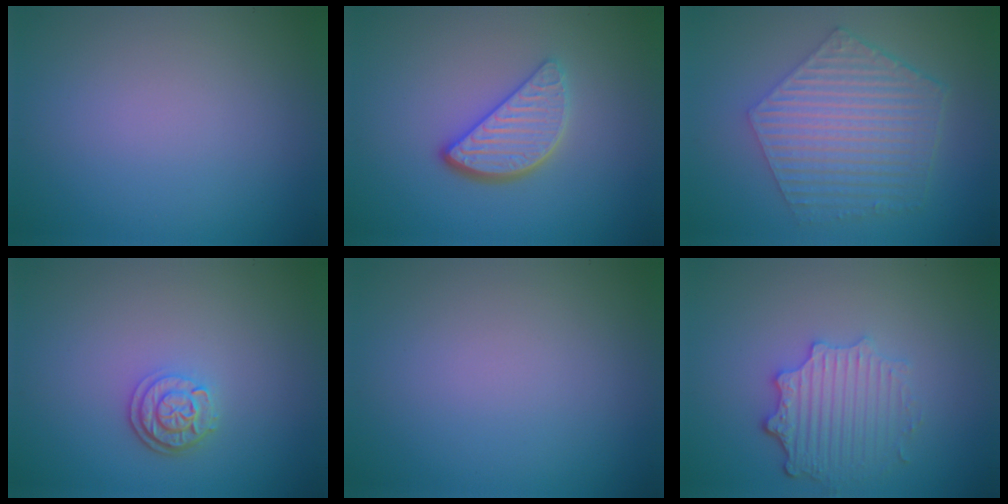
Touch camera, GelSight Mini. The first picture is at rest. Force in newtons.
{"total": 3.9, "press": 3.1, "slide": 2.4}
{"total": 6.6, "press": 4.7, "slide": 4.6}
{"total": 2.6, "press": 2.2, "slide": 1.4}
{"total": 0.0}
{"total": 4.1, "press": 3.3, "slide": 2.4}